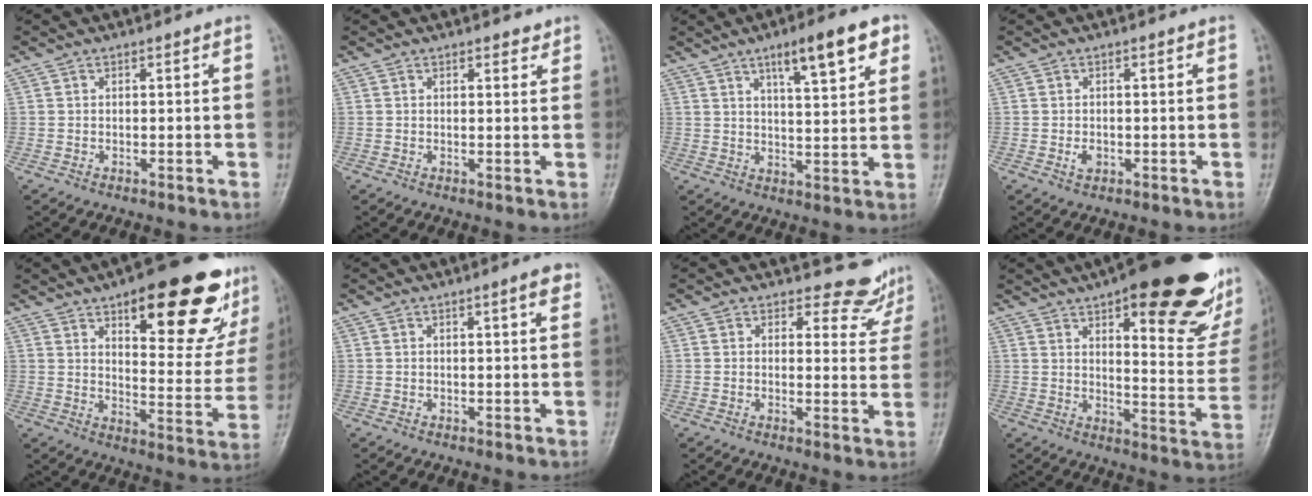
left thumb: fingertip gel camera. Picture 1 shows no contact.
{"total": 1.7, "force": [1.3, 0.8, 0.8], "torque": [-0.001, -0.008, 0.014]}
{"total": 10.9, "force": [6.0, 2.8, 8.6], "torque": [-0.109, -0.024, 0.087]}
{"total": 1.8, "force": [-0.4, 1.3, 1.1], "torque": [-0.014, 0.000, -0.006]}
{"total": 24.3, "force": [13.7, 8.5, 18.1], "torque": [-0.195, -0.047, 0.193]}
{"total": 2.9, "force": [1.6, 0.4, 2.4], "torque": [-0.028, -0.004, 0.019]}
{"total": 6.2, "force": [5.8, 2.1, -0.3], "torque": [0.031, -0.055, 0.056]}
{"total": 28.7, "force": [17.1, 9.2, 21.1], "torque": [-0.249, -0.065, 0.229]}